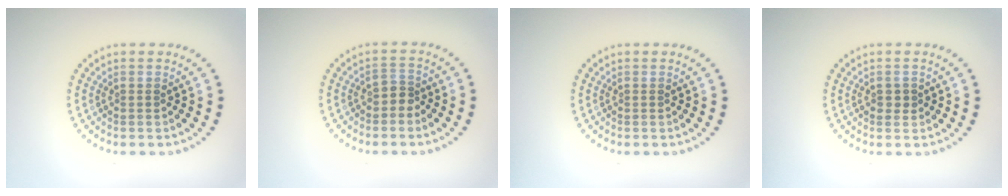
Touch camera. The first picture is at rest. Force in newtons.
{"total": 1.4, "press": 1.1, "slide": 0.8}
{"total": 0.0}
{"total": 1.2, "press": 1.2, "slide": 0.2}